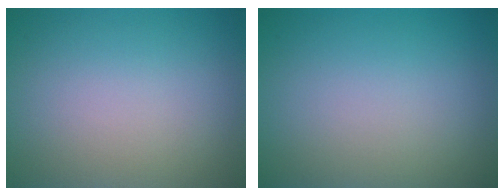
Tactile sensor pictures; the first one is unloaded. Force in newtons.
{"total": 0.0}